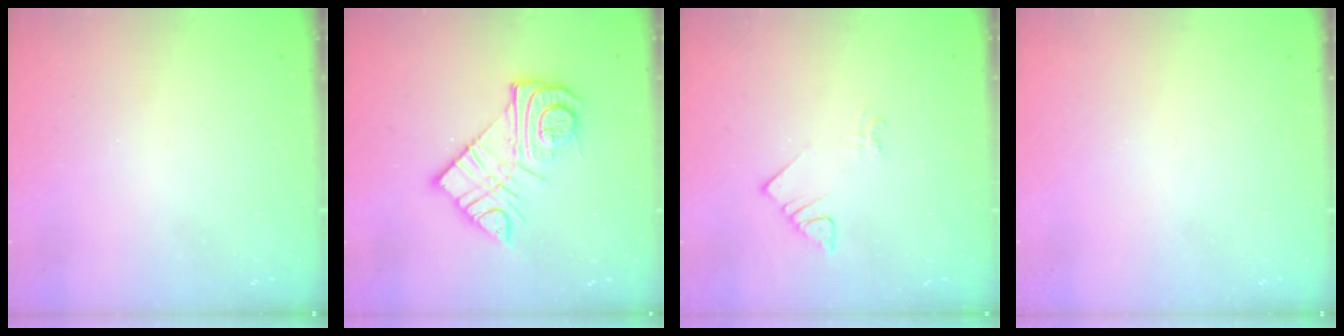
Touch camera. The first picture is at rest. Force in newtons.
{"total": 14.1, "press": 14.1, "slide": 1.0}
{"total": 2.1, "press": 2.0, "slide": 0.5}
{"total": 0.0}